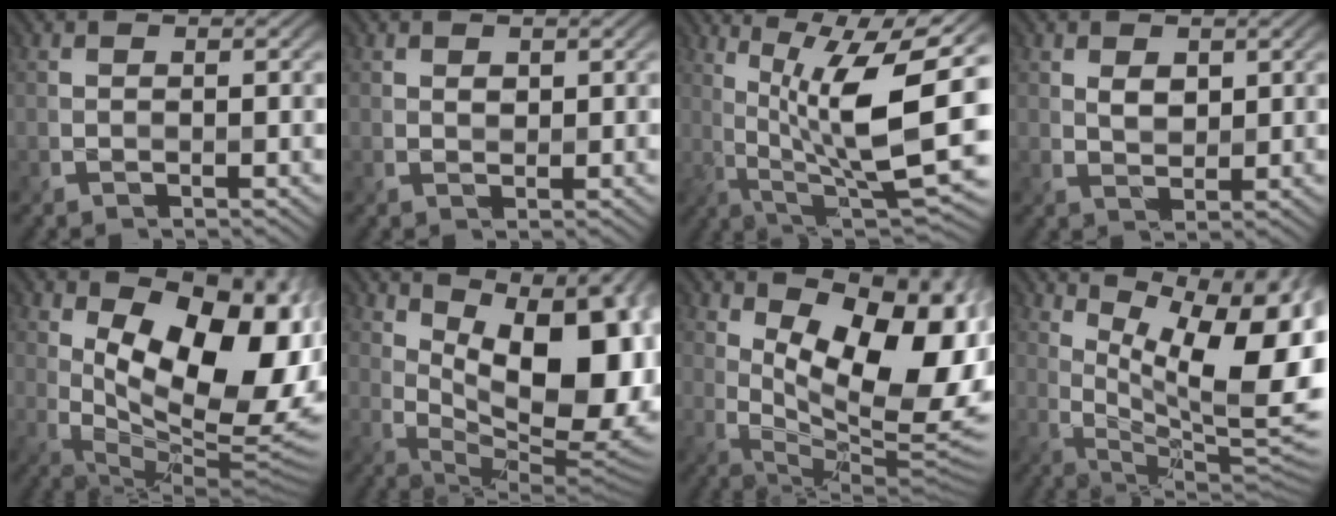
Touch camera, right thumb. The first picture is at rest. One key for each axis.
{"total": 0.7, "fx": 0.6, "fy": 0.4, "fz": 0.0, "tx": -0.006, "ty": -0.007, "tz": 0.019}
{"total": 15.2, "fx": 3.1, "fy": 4.8, "fz": 14.1, "tx": -0.236, "ty": 0.007, "tz": 0.072}
{"total": 1.8, "fx": 1.0, "fy": 1.2, "fz": 0.9, "tx": -0.025, "ty": -0.009, "tz": 0.027}
{"total": 16.5, "fx": 4.7, "fy": 8.6, "fz": 13.2, "tx": -0.198, "ty": -0.001, "tz": 0.085}
{"total": 14.5, "fx": 4.9, "fy": 6.7, "fz": 11.9, "tx": -0.181, "ty": -0.001, "tz": 0.083}
{"total": 14.9, "fx": 5.0, "fy": 6.9, "fz": 12.2, "tx": -0.193, "ty": -0.005, "tz": 0.094}
{"total": 15.6, "fx": 4.8, "fy": 6.0, "fz": 13.6, "tx": -0.197, "ty": 0.011, "tz": 0.087}